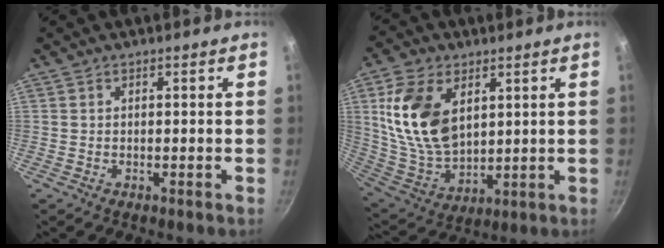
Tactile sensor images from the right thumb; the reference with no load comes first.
{"total": 16.9, "force": [5.0, 10.6, 12.2], "torque": [-0.216, -0.026, 0.111]}